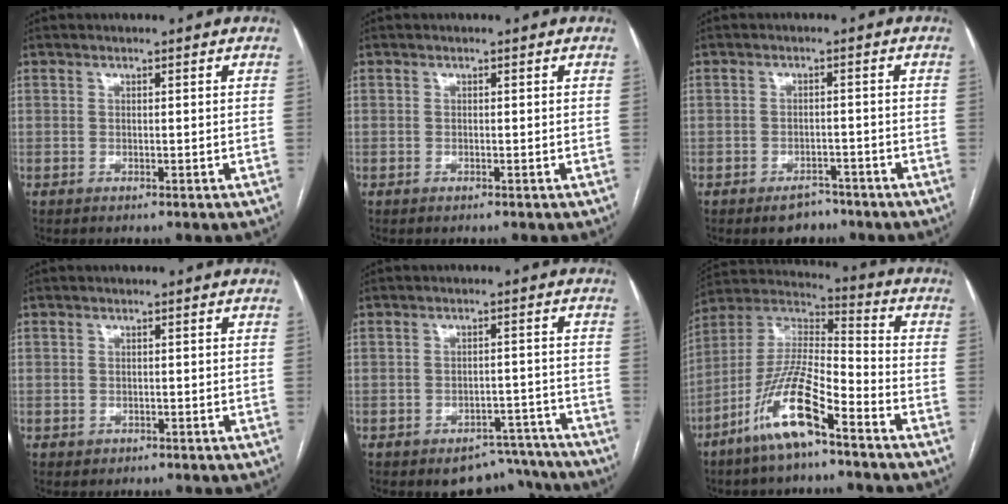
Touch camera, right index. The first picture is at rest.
{"total": 0.0}
{"total": 3.8, "force": [-2.9, 2.0, 1.4], "torque": [-0.018, 0.003, -0.037]}
{"total": 1.1, "force": [-0.3, 1.0, 0.1], "torque": [-0.003, 0.004, 0.000]}
{"total": 7.6, "force": [-6.7, 3.4, 0.8], "torque": [0.021, 0.027, -0.084]}
{"total": 13.9, "force": [-8.1, 2.4, 11.1], "torque": [-0.228, -0.008, -0.153]}